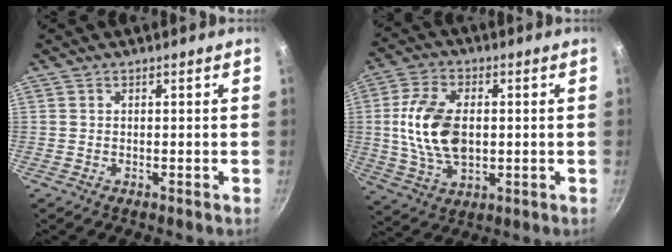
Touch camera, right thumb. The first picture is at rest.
{"total": 13.6, "force": [0.5, 8.3, 10.8], "torque": [-0.195, 0.004, 0.011]}